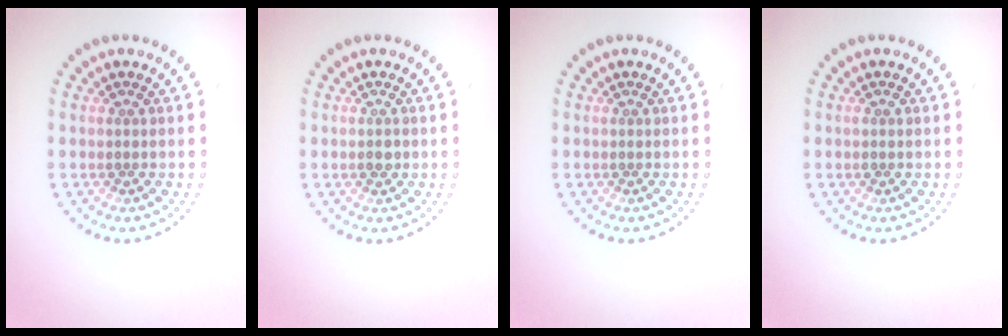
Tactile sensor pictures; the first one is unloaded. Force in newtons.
{"total": 1.0, "press": 1.0, "slide": 0.3}
{"total": 0.0}
{"total": 0.7, "press": 0.7, "slide": 0.1}